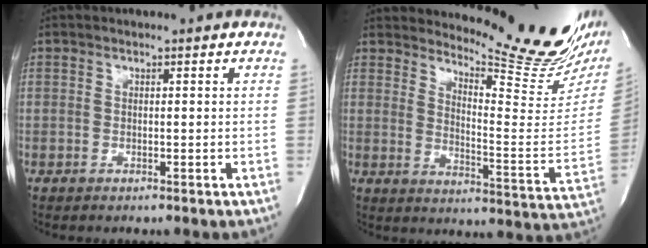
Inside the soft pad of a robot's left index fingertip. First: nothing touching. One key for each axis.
{"total": 18.0, "fx": 16.5, "fy": 1.4, "fz": 7.1, "tx": -0.102, "ty": -0.118, "tz": 0.200}